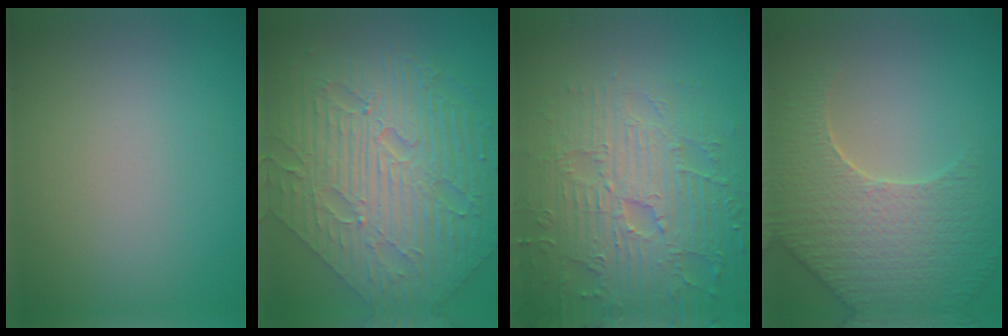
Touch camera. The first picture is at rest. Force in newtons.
{"total": 10.4, "press": 7.1, "slide": 7.6}
{"total": 7.1, "press": 5.6, "slide": 4.4}
{"total": 6.8, "press": 5.4, "slide": 4.1}